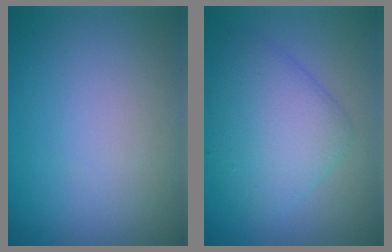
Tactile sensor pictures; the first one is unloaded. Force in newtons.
{"total": 5.4, "press": 5.4, "slide": 0.2}